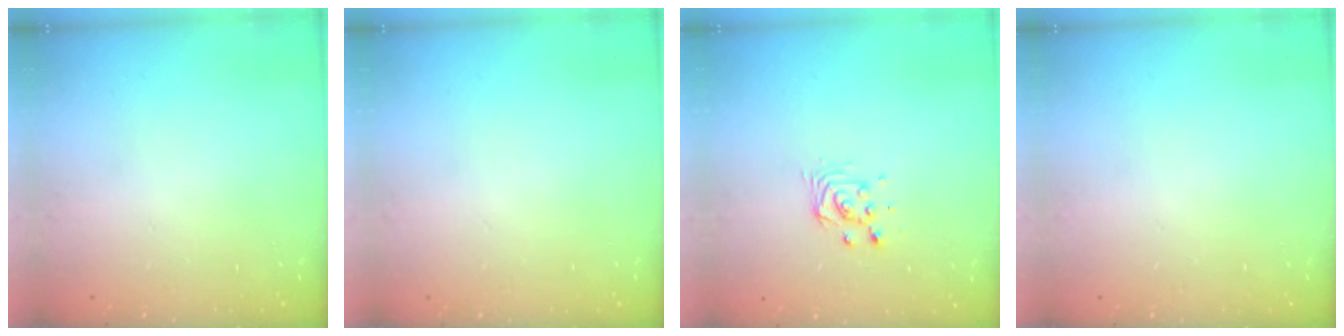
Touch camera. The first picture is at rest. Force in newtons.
{"total": 0.0}
{"total": 4.0, "press": 4.0, "slide": 0.1}
{"total": 0.0}